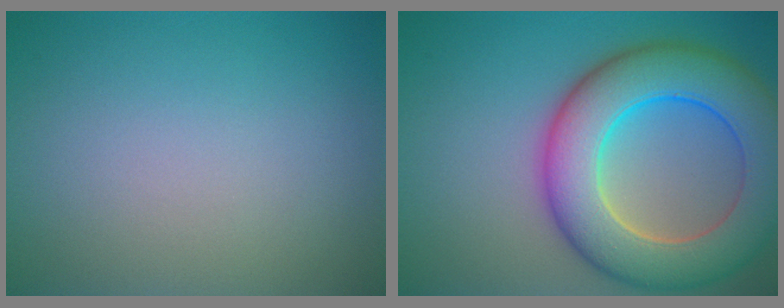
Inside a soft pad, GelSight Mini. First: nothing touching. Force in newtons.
{"total": 11.1, "press": 11.1, "slide": 0.4}